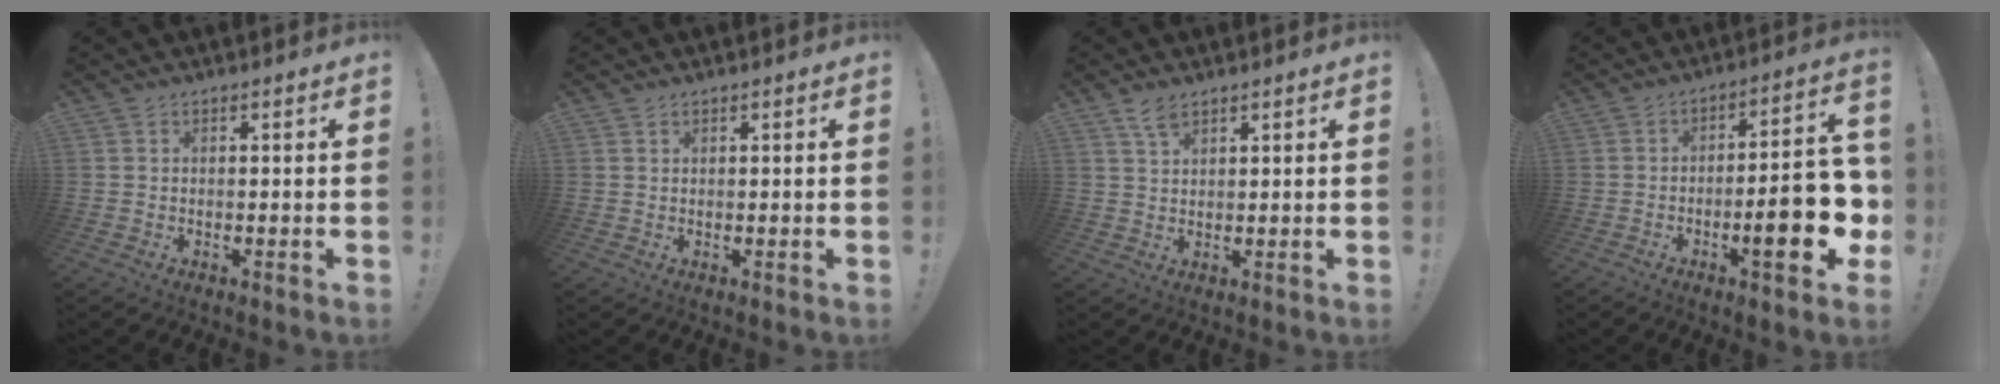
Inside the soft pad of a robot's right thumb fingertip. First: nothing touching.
{"total": 0.7, "force": [0.6, 0.3, 0.2], "torque": [0.001, -0.002, 0.011]}
{"total": 4.0, "force": [2.7, 1.6, 2.4], "torque": [-0.040, -0.010, 0.049]}
{"total": 16.3, "force": [-4.3, 3.8, 15.2], "torque": [-0.194, 0.009, -0.060]}